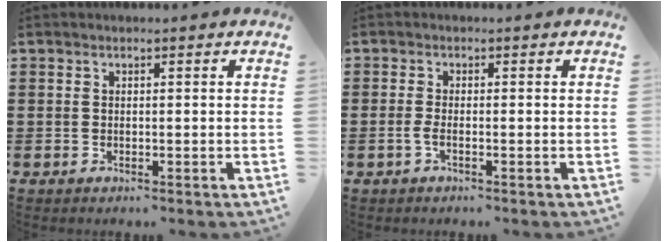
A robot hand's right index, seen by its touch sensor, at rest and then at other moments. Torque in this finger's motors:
{"motor_torque": [0.42, 0.71, 0.06, -0.01]}